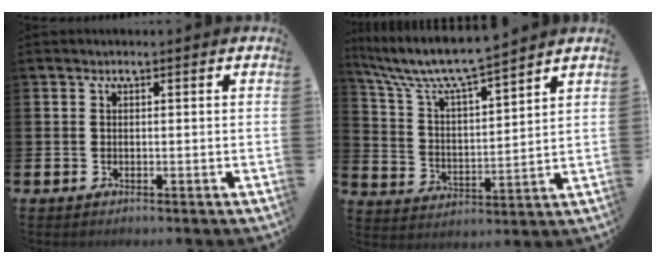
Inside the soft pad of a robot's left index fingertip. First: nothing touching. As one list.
[{"total": 9.0, "force": [8.3, 1.1, 3.2], "torque": [-0.101, -0.050, 0.145]}]